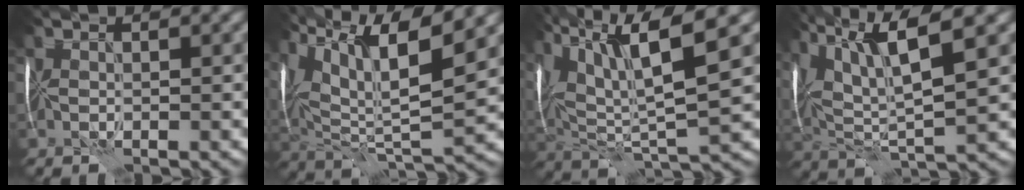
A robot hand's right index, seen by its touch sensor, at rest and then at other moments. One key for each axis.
{"total": 12.2, "fx": 6.7, "fy": 3.4, "fz": 9.5, "tx": -0.196, "ty": 0.015, "tz": 0.131}
{"total": 12.1, "fx": 5.6, "fy": 2.9, "fz": 10.3, "tx": -0.203, "ty": 0.008, "tz": 0.104}
{"total": 10.7, "fx": 4.8, "fy": 2.6, "fz": 9.2, "tx": -0.188, "ty": 0.011, "tz": 0.087}